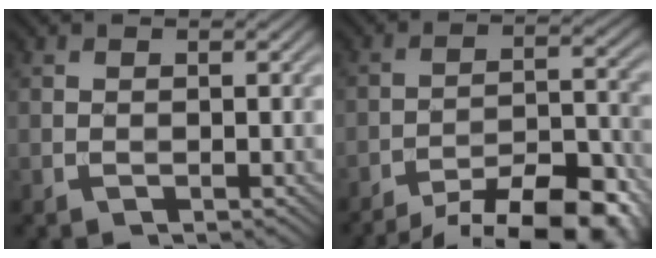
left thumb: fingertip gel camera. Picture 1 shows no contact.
{"total": 12.6, "force": [-10.1, 3.1, 6.8], "torque": [-0.110, -0.005, -0.145]}